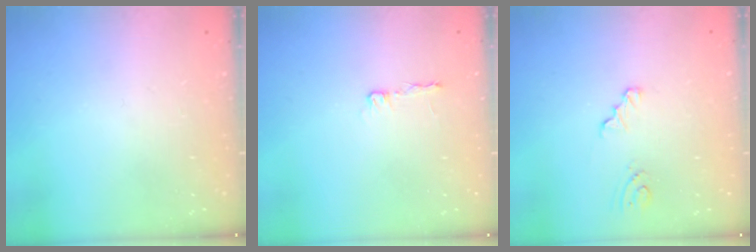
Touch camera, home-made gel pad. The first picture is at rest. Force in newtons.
{"total": 4.0, "press": 3.9, "slide": 0.3}
{"total": 2.4, "press": 2.3, "slide": 0.3}